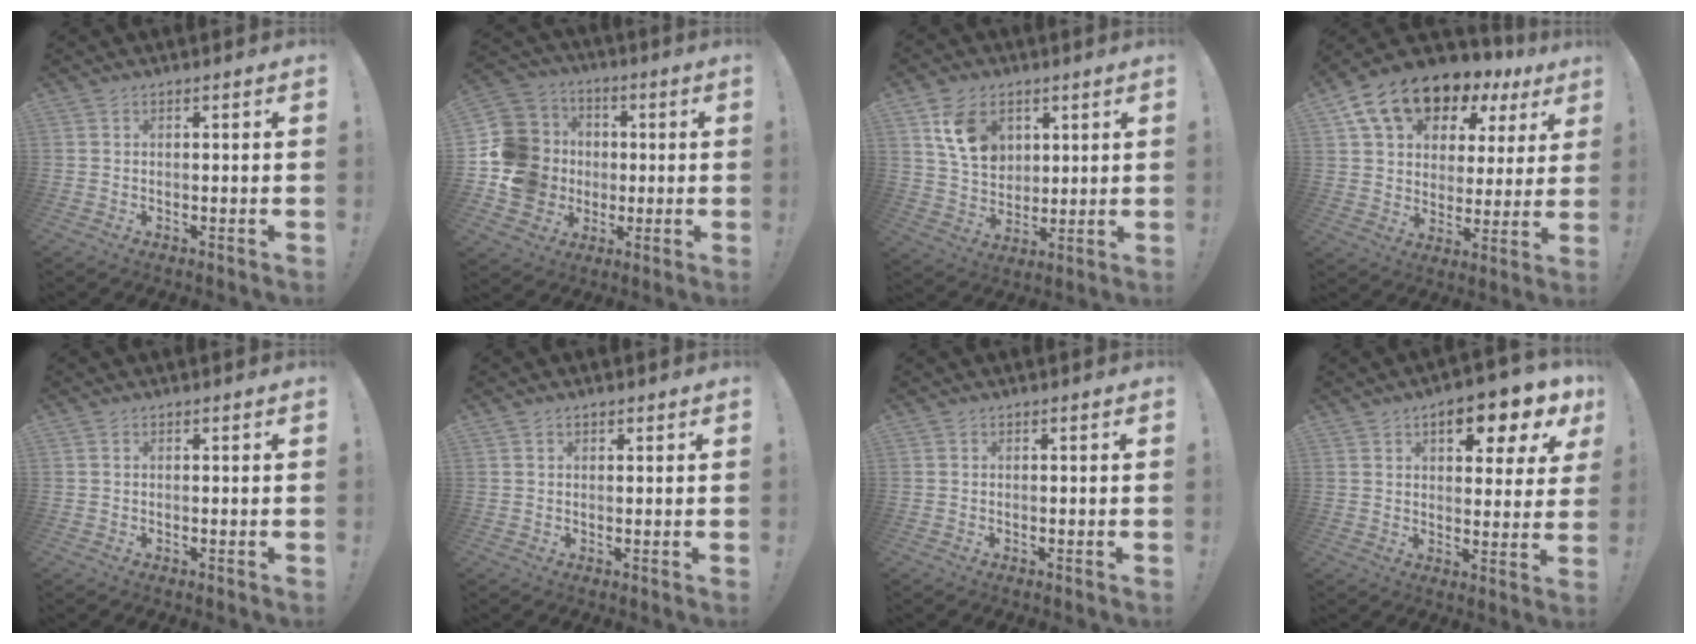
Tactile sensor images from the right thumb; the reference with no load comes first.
{"total": 17.3, "force": [-1.3, 15.8, 6.8], "torque": [-0.134, 0.020, 0.004]}
{"total": 12.2, "force": [5.7, 8.7, 6.4], "torque": [-0.099, -0.014, 0.113]}
{"total": 15.4, "force": [10.1, 9.1, 7.1], "torque": [-0.126, -0.062, 0.189]}
{"total": 0.0}
{"total": 0.9, "force": [0.7, 0.5, 0.2], "torque": [-0.002, 0.000, 0.013]}
{"total": 0.0}
{"total": 9.6, "force": [4.9, 4.2, 7.1], "torque": [-0.087, -0.028, 0.078]}